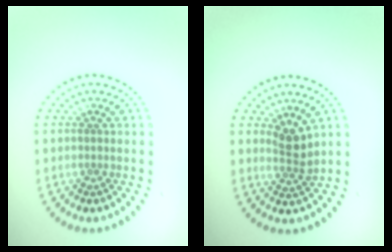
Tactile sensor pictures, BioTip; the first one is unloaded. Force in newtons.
{"total": 2.4, "press": 1.8, "slide": 1.5}